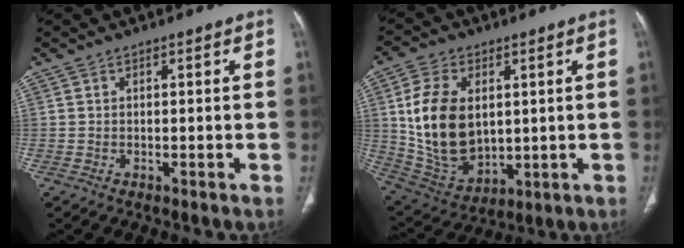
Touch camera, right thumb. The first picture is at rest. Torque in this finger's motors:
{"motor_torque": [-0.53, 1.37, 0.89, 1.23, 0.21]}